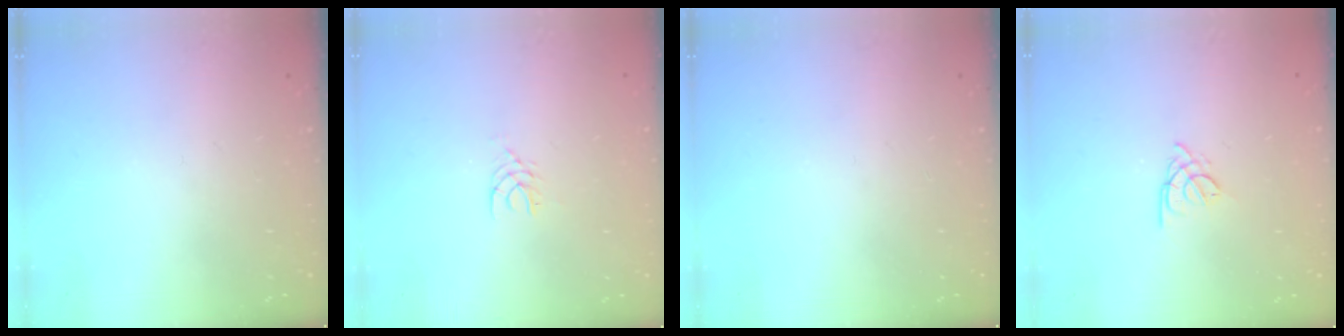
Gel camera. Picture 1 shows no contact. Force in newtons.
{"total": 3.1, "press": 3.0, "slide": 0.4}
{"total": 0.0}
{"total": 2.7, "press": 2.6, "slide": 0.5}